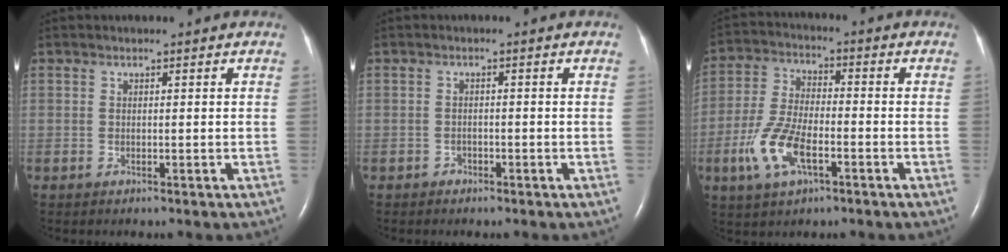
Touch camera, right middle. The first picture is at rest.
{"total": 0.9, "force": [-0.7, 0.5, 0.0], "torque": [0.005, 0.003, -0.015]}
{"total": 9.6, "force": [-3.8, 3.8, 8.0], "torque": [-0.178, -0.002, -0.073]}